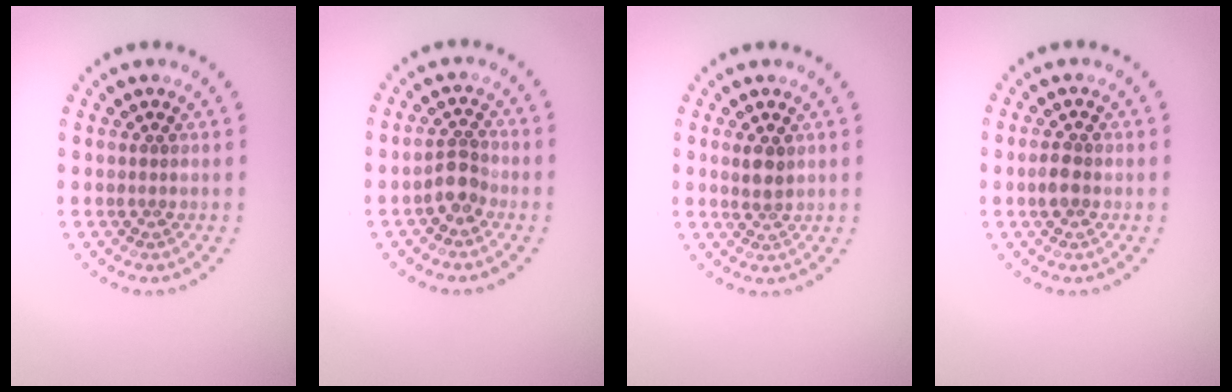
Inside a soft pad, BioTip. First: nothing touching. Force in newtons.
{"total": 2.2, "press": 1.8, "slide": 1.1}
{"total": 1.8, "press": 1.6, "slide": 0.7}
{"total": 1.6, "press": 1.6, "slide": 0.2}